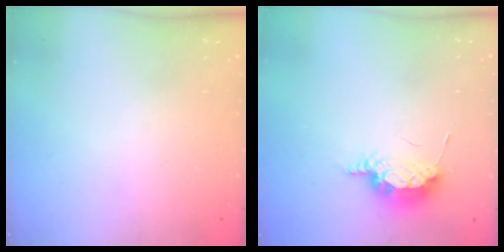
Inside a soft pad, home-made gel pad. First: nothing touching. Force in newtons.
{"total": 7.8, "press": 7.6, "slide": 1.8}